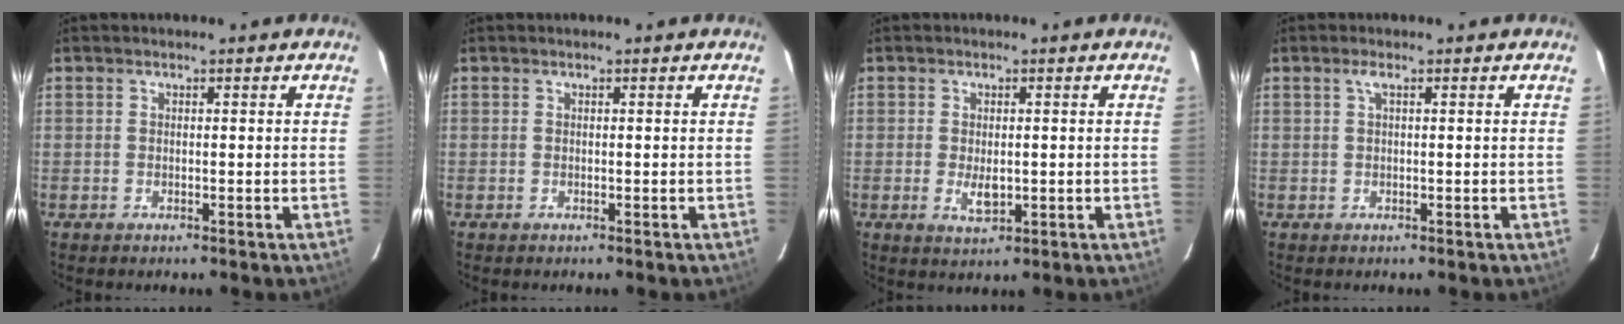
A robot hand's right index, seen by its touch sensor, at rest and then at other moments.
{"total": 0.0}
{"total": 3.6, "force": [-0.6, 1.9, 3.1], "torque": [-0.054, -0.008, -0.005]}
{"total": 1.0, "force": [0.3, -0.1, 1.0], "torque": [-0.018, 0.004, 0.005]}